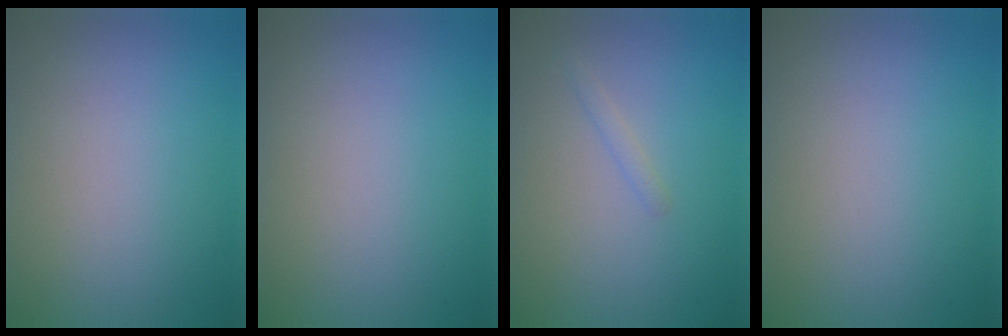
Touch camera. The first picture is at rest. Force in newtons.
{"total": 0.0}
{"total": 0.9, "press": 0.9, "slide": 0.0}
{"total": 0.0}